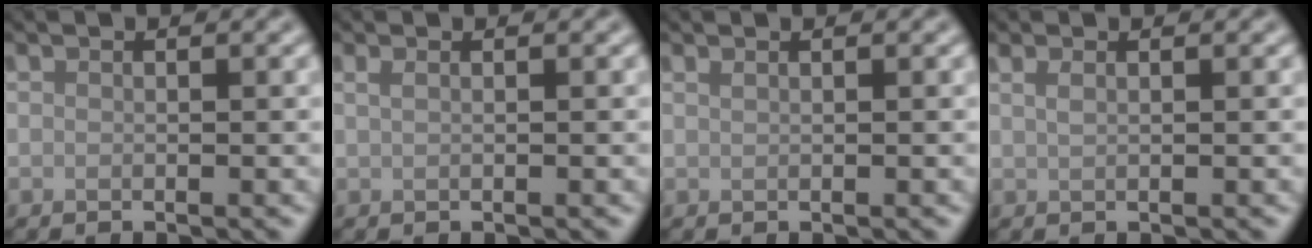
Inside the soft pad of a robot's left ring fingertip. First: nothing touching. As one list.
[{"total": 1.0, "force": [0.4, 0.5, 0.8], "torque": [-0.011, 0.001, 0.004]}, {"total": 0.5, "force": [0.4, 0.2, 0.3], "torque": [-0.004, 0.001, 0.006]}, {"total": 1.1, "force": [0.6, 0.5, 0.8], "torque": [-0.015, -0.001, 0.012]}]